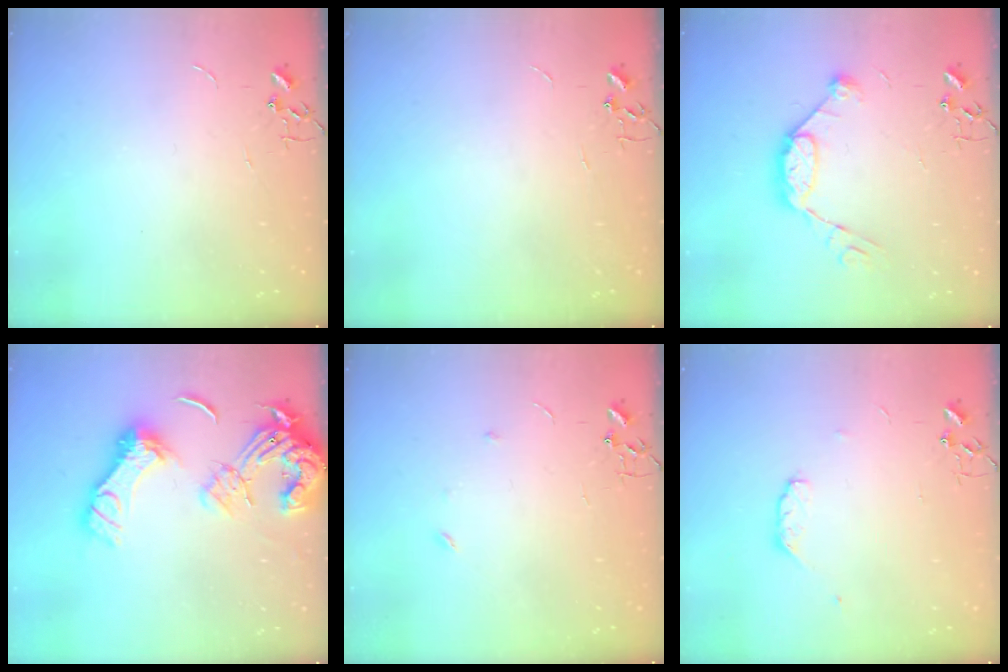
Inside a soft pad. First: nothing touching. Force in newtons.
{"total": 0.0}
{"total": 11.0, "press": 10.9, "slide": 0.7}
{"total": 18.5, "press": 18.4, "slide": 1.8}
{"total": 3.5, "press": 3.4, "slide": 0.7}
{"total": 5.3, "press": 5.2, "slide": 1.0}